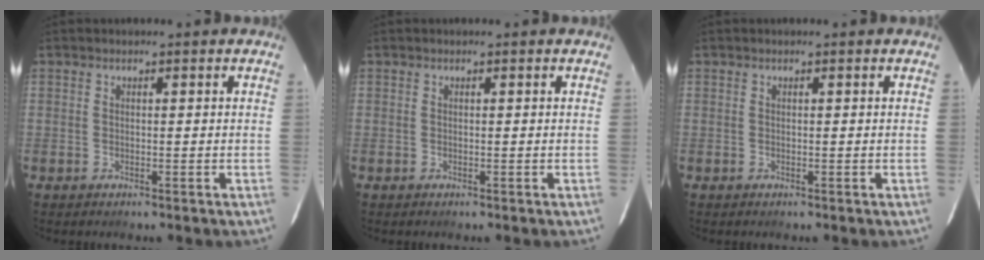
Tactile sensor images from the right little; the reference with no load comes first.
{"total": 0.0}
{"total": 0.0}